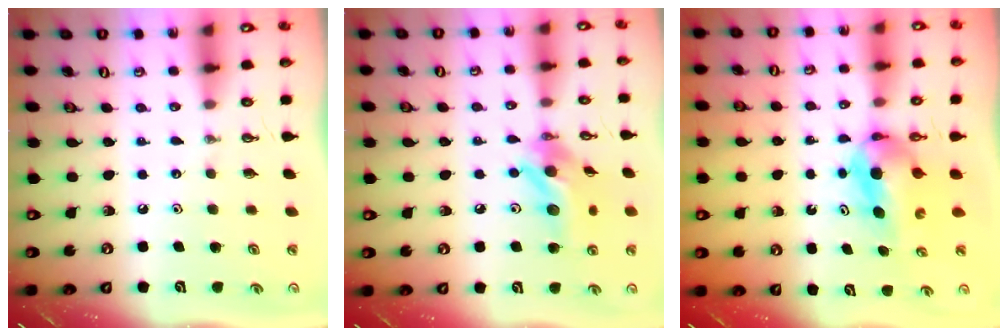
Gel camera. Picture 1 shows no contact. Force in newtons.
{"total": 14.0, "press": 13.7, "slide": 2.8}
{"total": 8.2, "press": 4.4, "slide": 6.9}